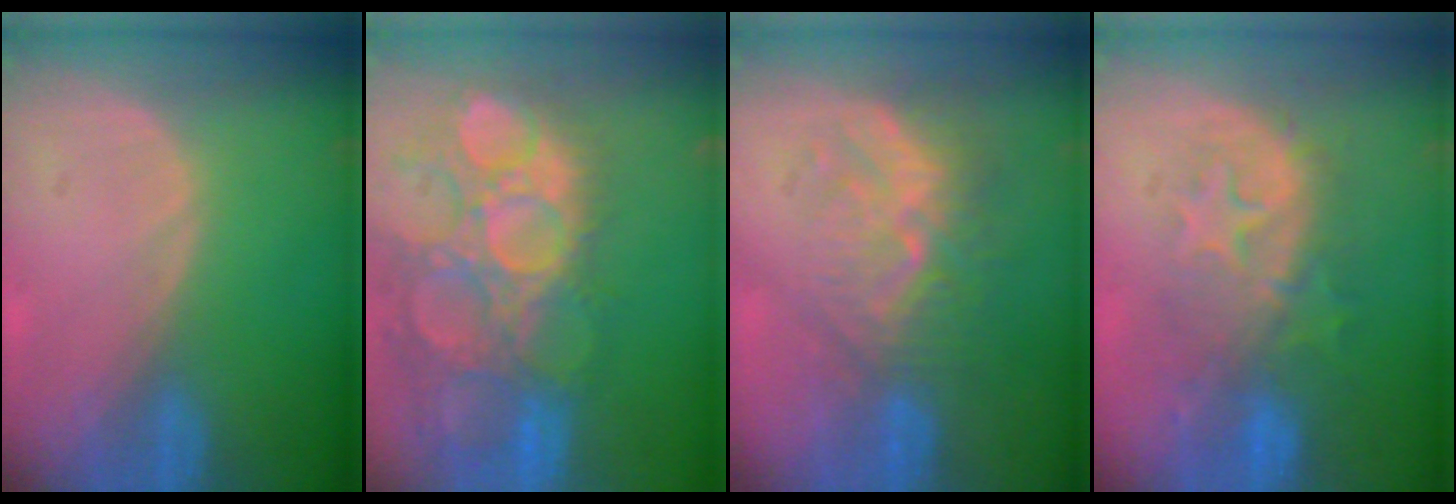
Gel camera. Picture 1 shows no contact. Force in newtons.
{"total": 15.2, "press": 12.6, "slide": 8.5}
{"total": 9.3, "press": 8.3, "slide": 4.1}
{"total": 8.8, "press": 8.6, "slide": 1.8}